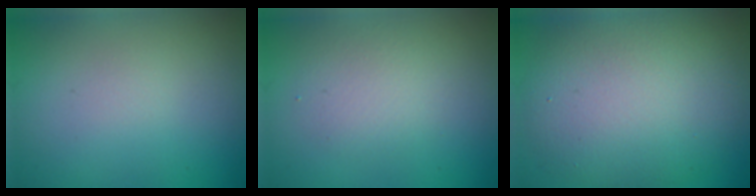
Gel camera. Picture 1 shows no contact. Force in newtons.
{"total": 2.2, "press": 2.2, "slide": 0.1}
{"total": 9.8, "press": 9.8, "slide": 0.8}